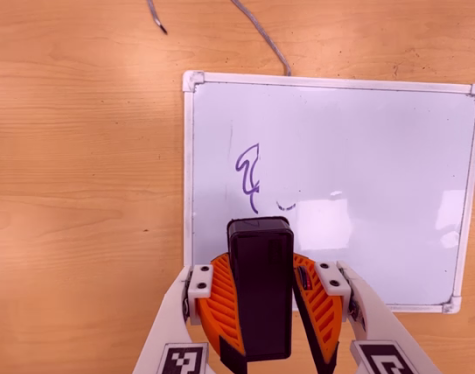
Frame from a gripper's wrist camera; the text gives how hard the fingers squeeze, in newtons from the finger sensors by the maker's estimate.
{"total": 10.3, "left": 10.4, "right": 10.1}